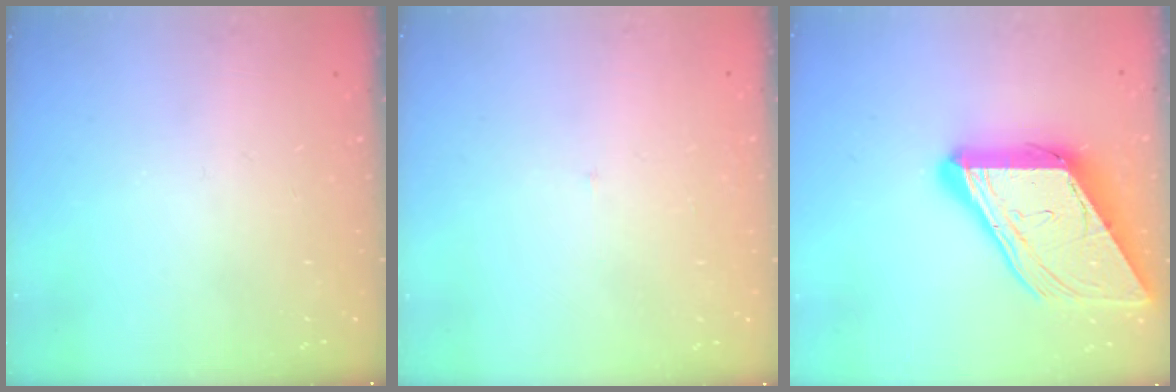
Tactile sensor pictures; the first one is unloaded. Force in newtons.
{"total": 2.0, "press": 2.0, "slide": 0.1}
{"total": 19.0, "press": 18.8, "slide": 2.1}